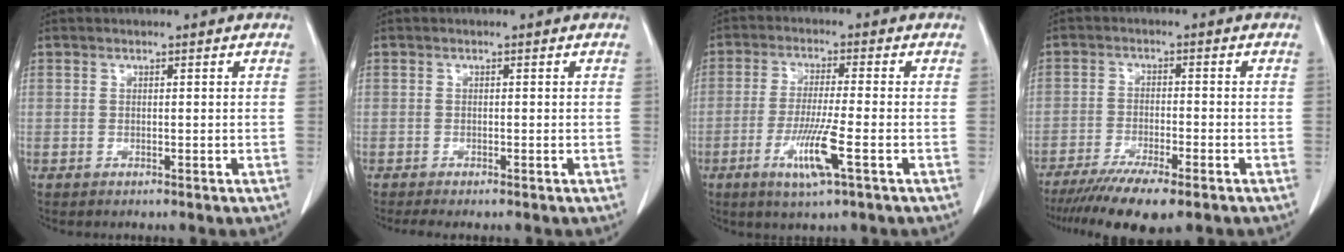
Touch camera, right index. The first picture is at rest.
{"total": 1.1, "force": [-0.9, -0.1, 0.7], "torque": [-0.018, -0.004, -0.018]}
{"total": 8.0, "force": [-3.1, -0.2, 7.3], "torque": [-0.141, -0.020, -0.058]}
{"total": 10.3, "force": [-7.6, 1.3, 6.8], "torque": [-0.107, -0.022, -0.123]}